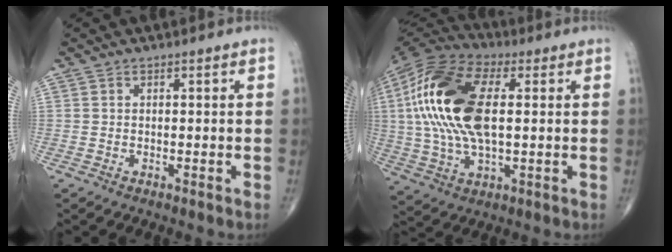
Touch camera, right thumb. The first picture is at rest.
{"total": 22.0, "force": [2.9, 10.8, 19.0], "torque": [-0.405, 0.006, 0.043]}